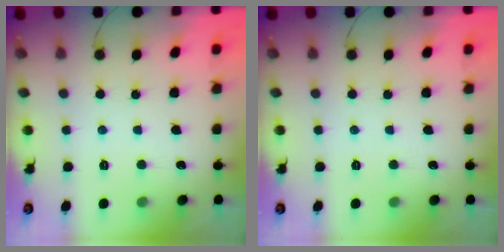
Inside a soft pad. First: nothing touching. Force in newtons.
{"total": 0.0}